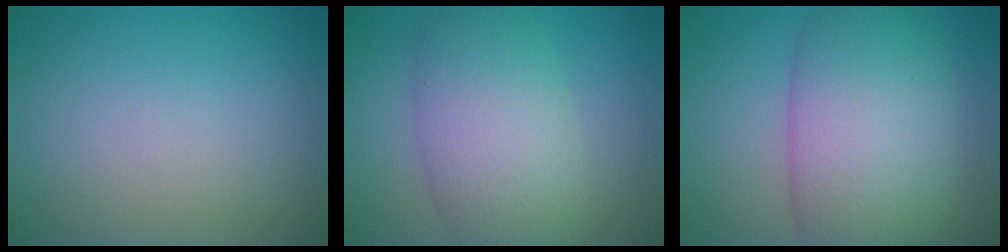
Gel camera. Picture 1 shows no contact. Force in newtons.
{"total": 8.1, "press": 8.1, "slide": 0.3}
{"total": 11.1, "press": 11.1, "slide": 0.4}